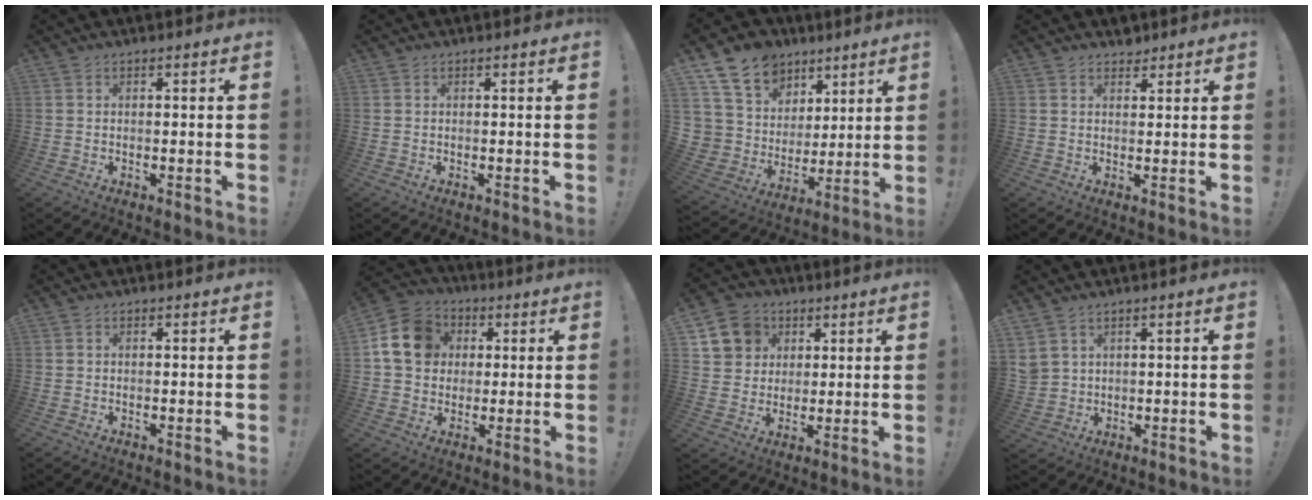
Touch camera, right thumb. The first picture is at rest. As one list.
[{"total": 0.0}, {"total": 12.9, "force": [7.7, 9.9, 3.1], "torque": [-0.067, -0.053, 0.168]}, {"total": 2.7, "force": [2.2, 1.6, 0.4], "torque": [0.002, -0.012, 0.039]}, {"total": 0.0}, {"total": 14.8, "force": [3.0, 12.5, 7.3], "torque": [-0.111, 0.009, 0.066]}, {"total": 10.8, "force": [4.9, 8.9, 3.7], "torque": [-0.055, -0.017, 0.100]}, {"total": 4.0, "force": [2.6, 2.8, 1.3], "torque": [-0.032, -0.006, 0.056]}]